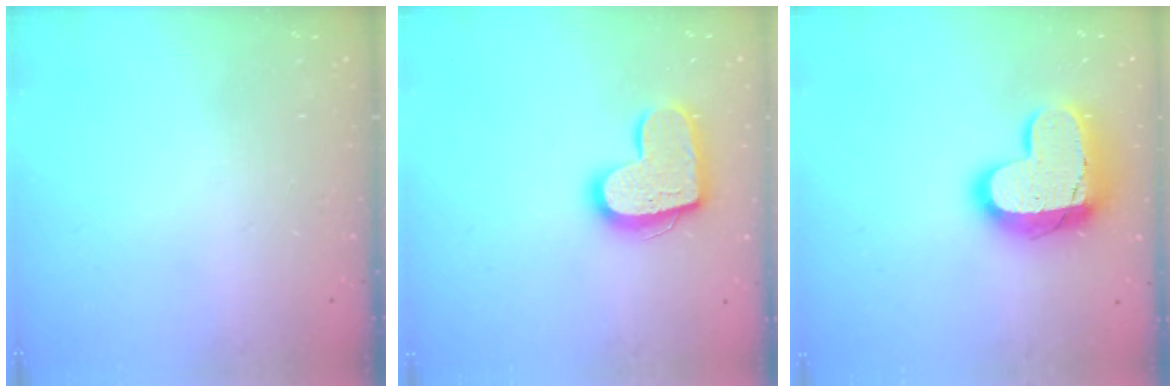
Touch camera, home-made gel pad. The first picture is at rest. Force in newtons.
{"total": 16.4, "press": 16.4, "slide": 1.2}
{"total": 16.8, "press": 16.7, "slide": 1.4}